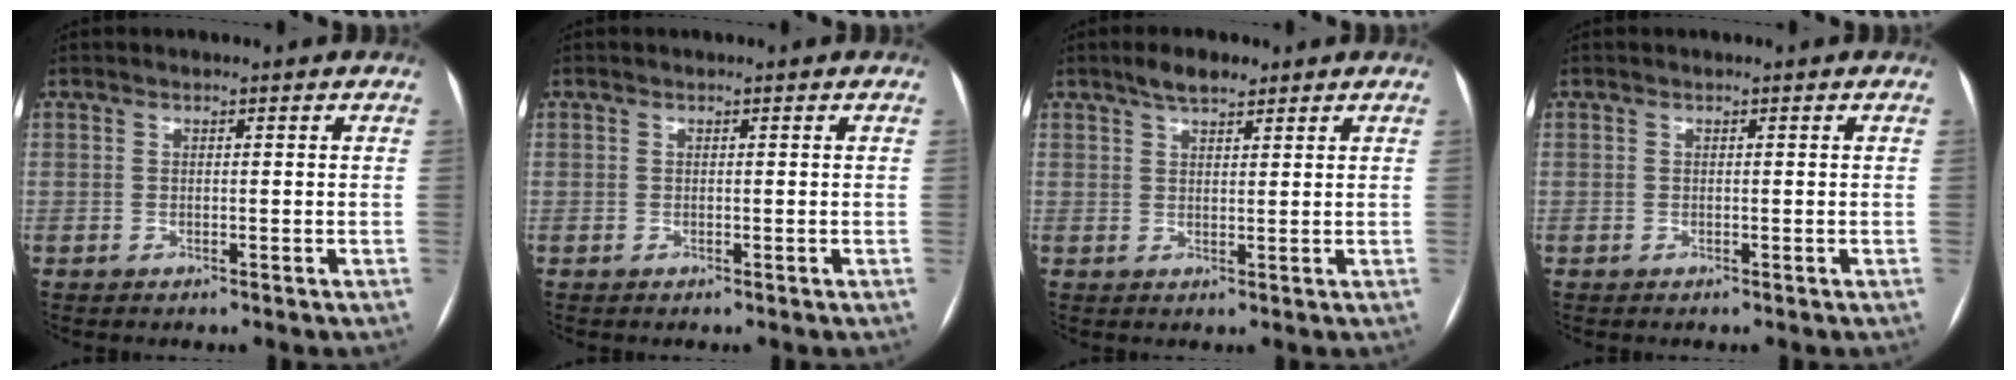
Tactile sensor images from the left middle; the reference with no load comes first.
{"total": 0.6, "force": [-0.4, -0.3, -0.2], "torque": [0.007, -0.005, -0.009]}
{"total": 3.7, "force": [2.7, 1.2, 2.1], "torque": [-0.041, 0.010, 0.047]}
{"total": 0.0}